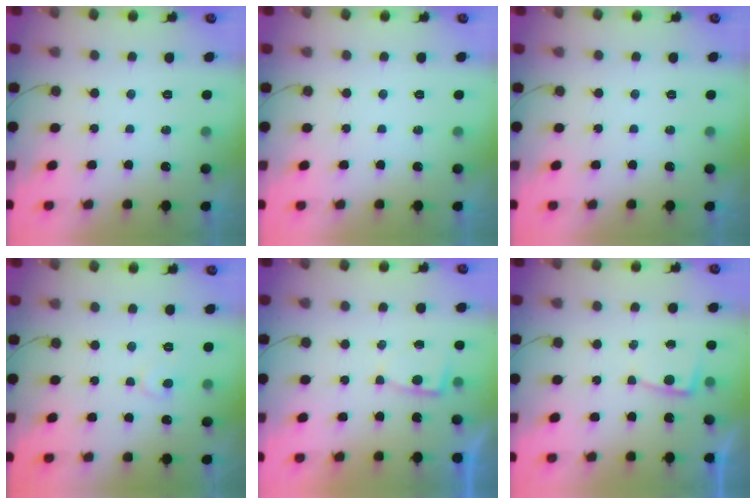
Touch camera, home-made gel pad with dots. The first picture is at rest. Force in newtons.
{"total": 0.0}
{"total": 0.0}
{"total": 5.2, "press": 5.2, "slide": 0.1}
{"total": 3.4, "press": 3.4, "slide": 0.3}
{"total": 3.2, "press": 3.2, "slide": 0.4}